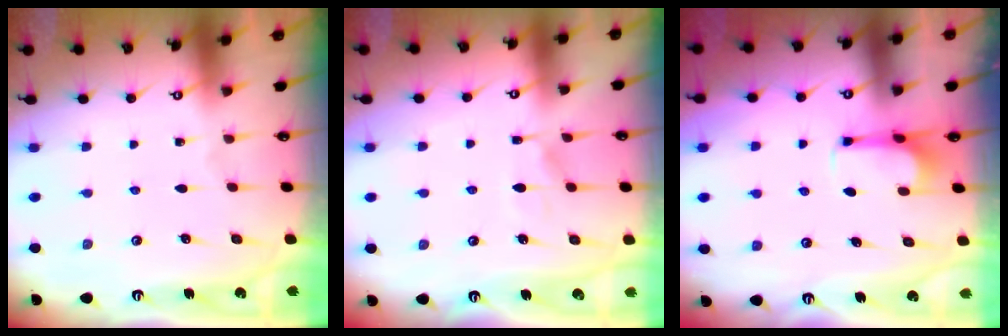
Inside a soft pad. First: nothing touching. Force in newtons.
{"total": 6.1, "press": 6.1, "slide": 0.7}
{"total": 4.8, "press": 4.7, "slide": 0.9}